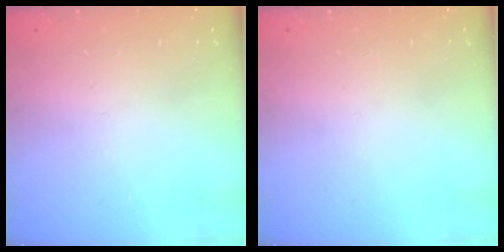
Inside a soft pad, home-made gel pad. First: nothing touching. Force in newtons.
{"total": 0.0}